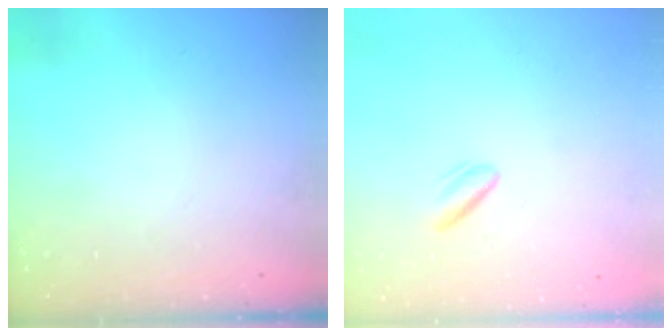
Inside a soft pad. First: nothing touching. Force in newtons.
{"total": 3.0, "press": 2.7, "slide": 1.3}